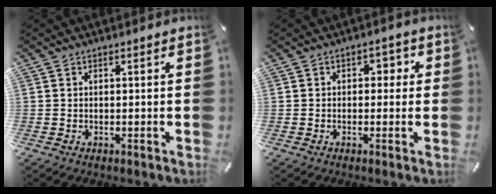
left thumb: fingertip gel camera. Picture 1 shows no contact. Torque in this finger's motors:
{"motor_torque": [0.37, 0.48, 0.32, -0.27, 0.01]}